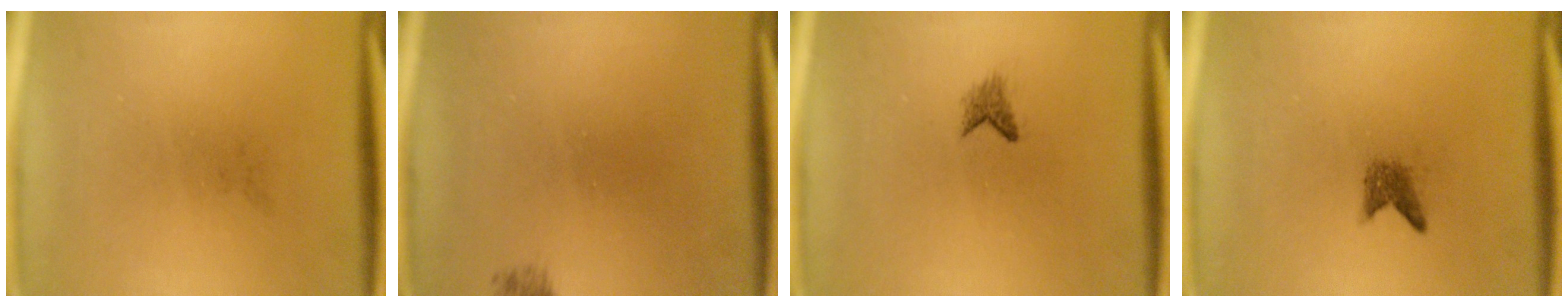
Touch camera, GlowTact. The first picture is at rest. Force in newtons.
{"total": 0.7}
{"total": 1.2}
{"total": 1.7}